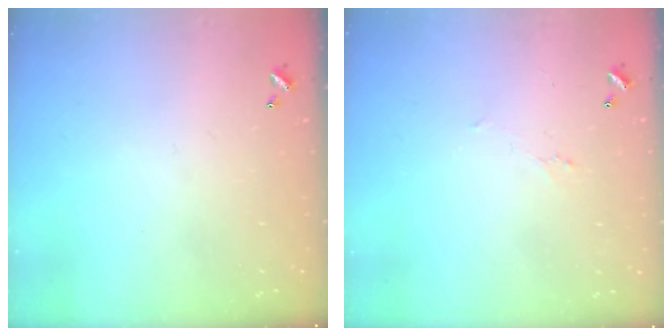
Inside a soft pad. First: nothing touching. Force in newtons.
{"total": 0.8, "press": 0.5, "slide": 0.6}